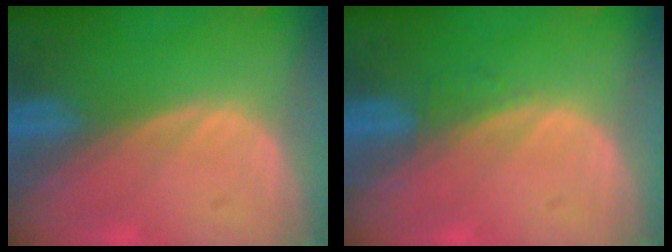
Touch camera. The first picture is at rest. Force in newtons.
{"total": 0.7, "press": 0.7, "slide": 0.1}